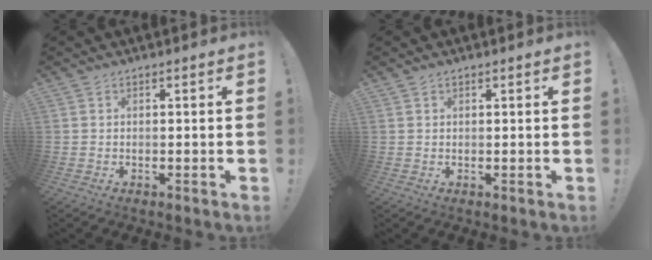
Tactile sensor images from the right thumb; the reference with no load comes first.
{"total": 0.6, "force": [0.5, 0.3, 0.1], "torque": [-0.001, -0.001, 0.009]}